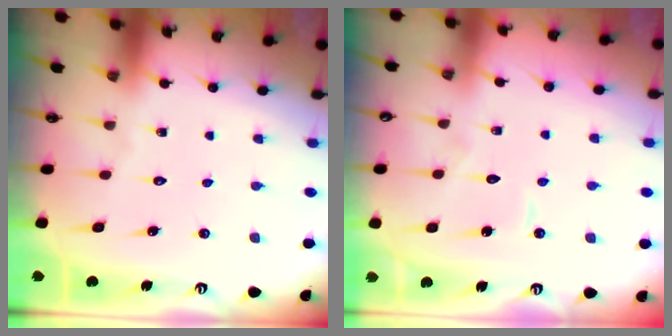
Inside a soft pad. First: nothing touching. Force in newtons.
{"total": 3.7, "press": 3.7, "slide": 0.1}